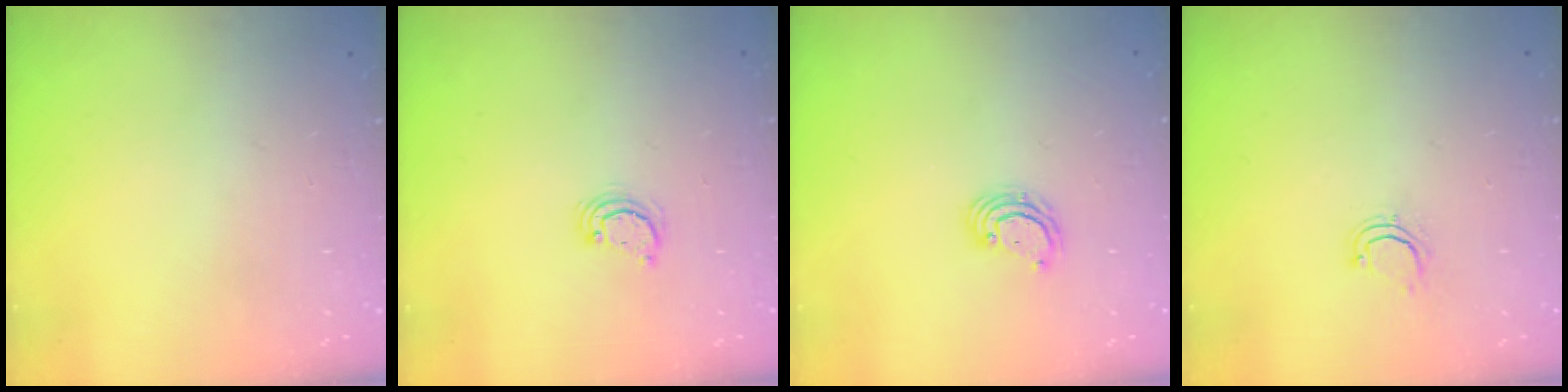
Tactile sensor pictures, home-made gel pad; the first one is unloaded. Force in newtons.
{"total": 3.0, "press": 3.0, "slide": 0.2}
{"total": 3.8, "press": 3.8, "slide": 0.1}
{"total": 4.2, "press": 4.1, "slide": 0.8}